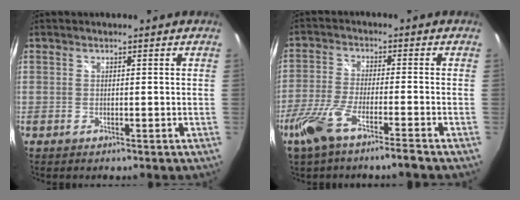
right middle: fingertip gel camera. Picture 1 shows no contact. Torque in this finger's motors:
{"motor_torque": [1.11, -1.00, 0.57, 0.17]}